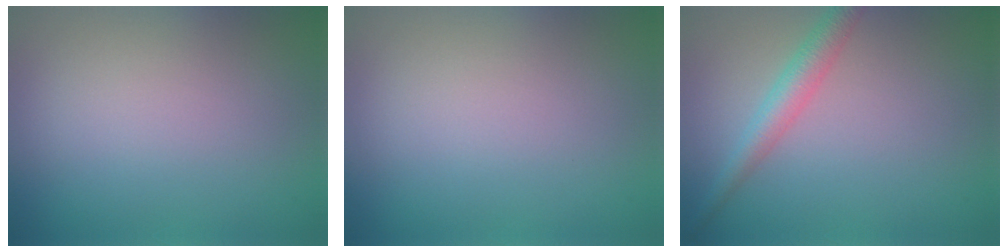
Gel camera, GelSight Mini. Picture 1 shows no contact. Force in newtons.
{"total": 0.0}
{"total": 2.9, "press": 2.9, "slide": 0.1}